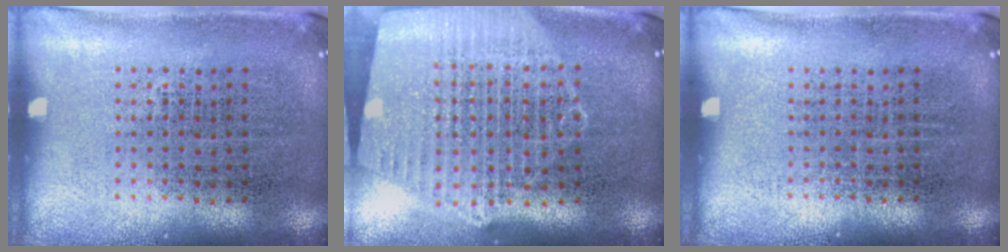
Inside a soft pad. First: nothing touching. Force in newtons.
{"total": 1.9, "press": 1.8, "slide": 0.7}
{"total": 0.0}